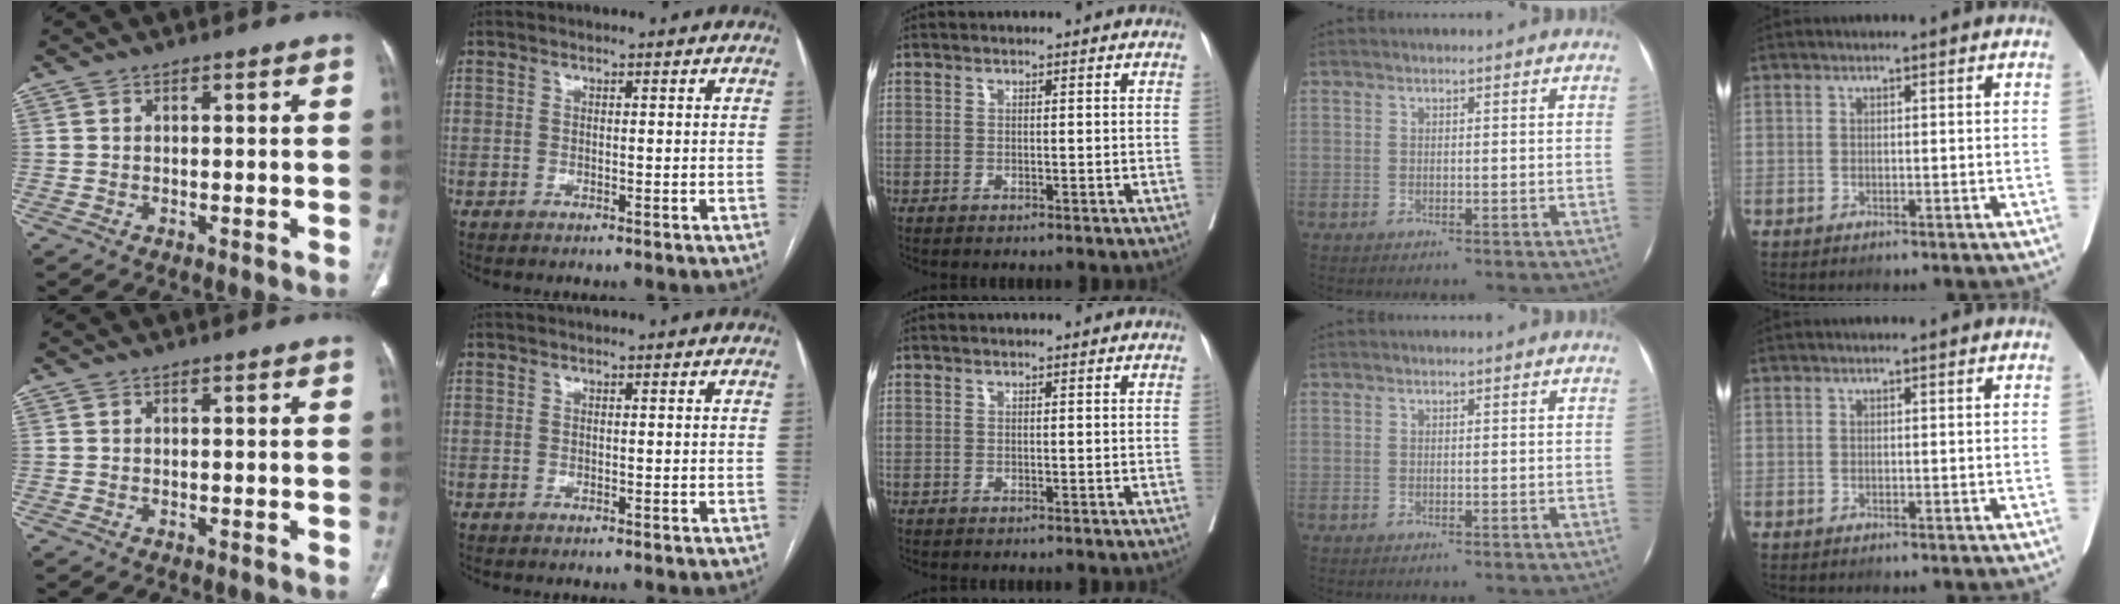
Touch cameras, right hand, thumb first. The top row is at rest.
{}